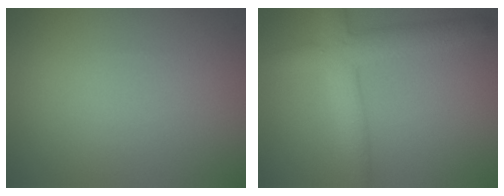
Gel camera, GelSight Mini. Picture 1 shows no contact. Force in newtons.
{"total": 4.6, "press": 4.6, "slide": 0.2}